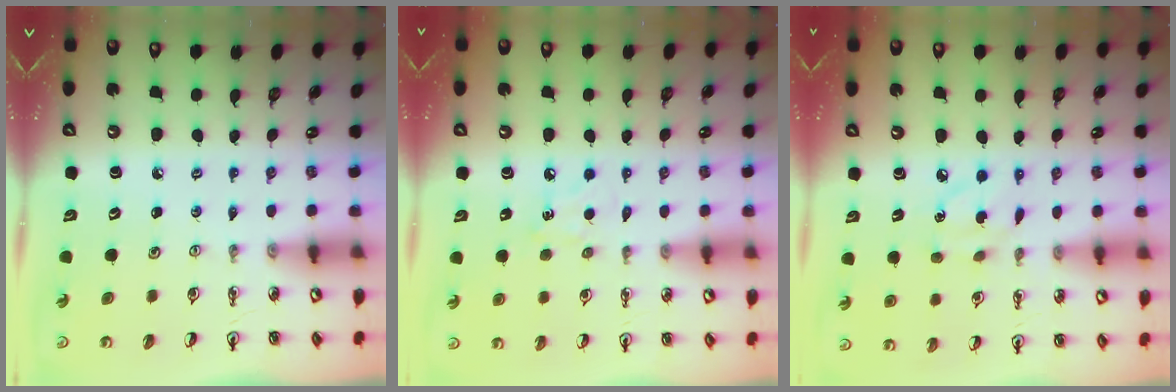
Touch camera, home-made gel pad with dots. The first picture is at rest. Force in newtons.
{"total": 6.9, "press": 6.8, "slide": 1.0}
{"total": 4.7, "press": 4.7, "slide": 0.1}